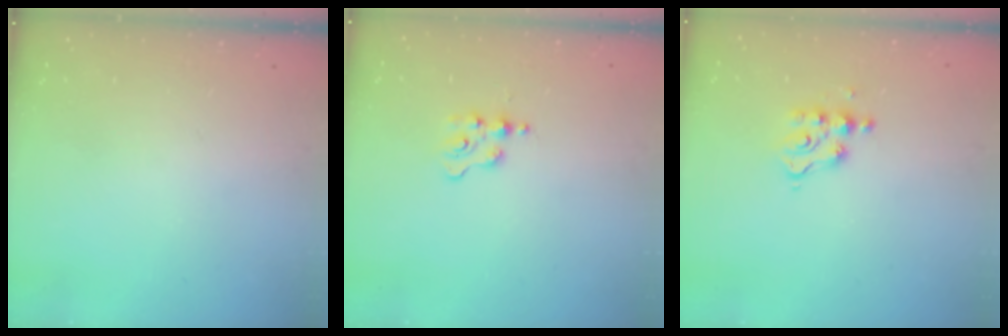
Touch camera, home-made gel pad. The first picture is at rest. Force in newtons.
{"total": 1.9, "press": 1.9, "slide": 0.2}
{"total": 4.6, "press": 4.6, "slide": 0.3}